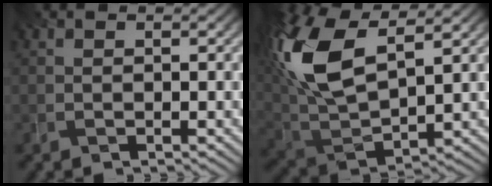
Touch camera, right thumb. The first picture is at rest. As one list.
[{"total": 15.0, "force": [6.2, 7.0, 11.7], "torque": [-0.293, 0.020, 0.126]}]